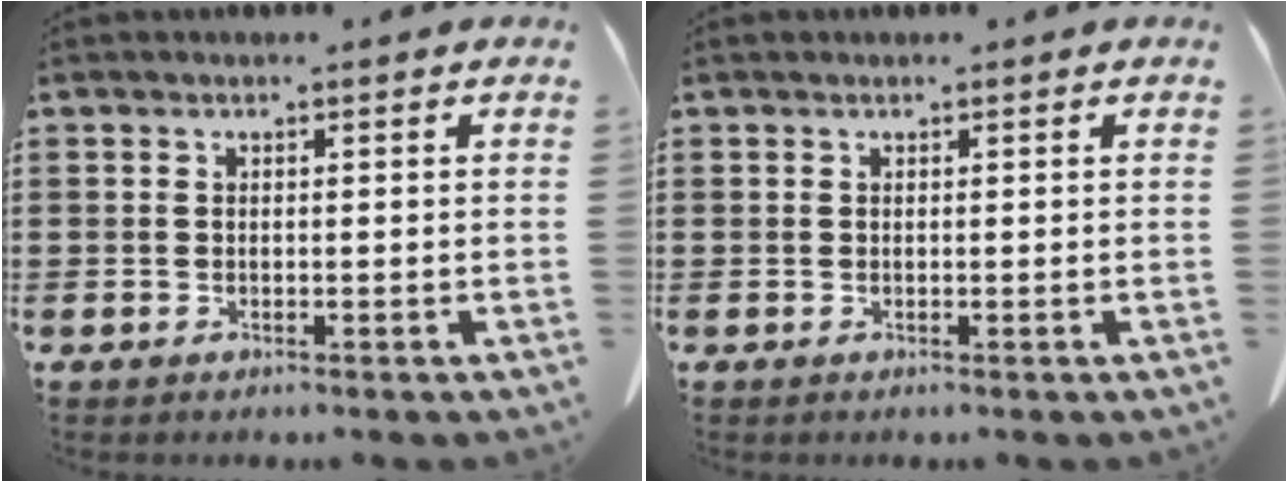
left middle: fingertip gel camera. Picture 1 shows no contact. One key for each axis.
{"total": 0.0}